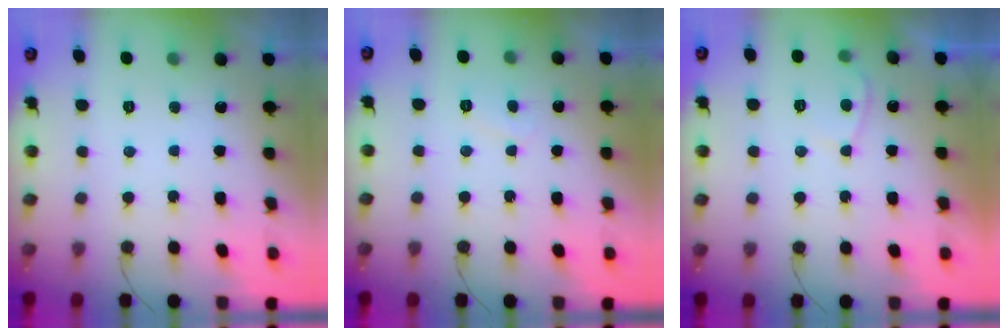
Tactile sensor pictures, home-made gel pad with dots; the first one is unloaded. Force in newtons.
{"total": 3.0, "press": 2.9, "slide": 0.3}
{"total": 2.7, "press": 2.6, "slide": 0.6}